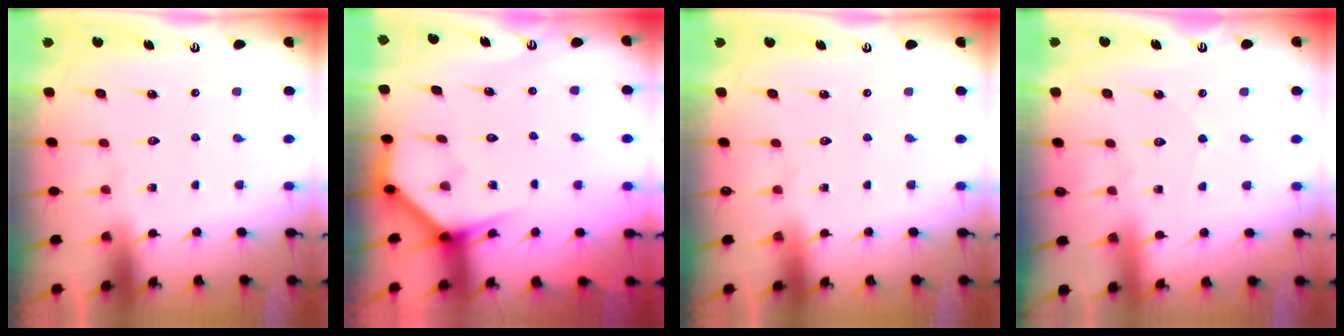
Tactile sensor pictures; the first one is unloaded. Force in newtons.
{"total": 3.9, "press": 3.9, "slide": 0.3}
{"total": 0.0}
{"total": 3.7, "press": 3.7, "slide": 0.3}